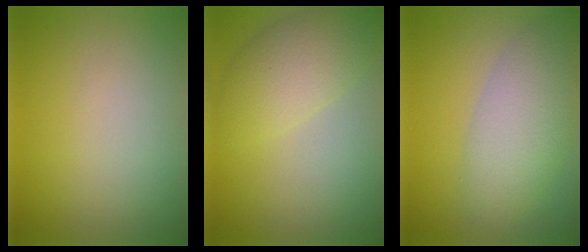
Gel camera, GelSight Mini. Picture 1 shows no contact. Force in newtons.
{"total": 4.8, "press": 4.8, "slide": 0.3}
{"total": 6.1, "press": 6.1, "slide": 0.4}